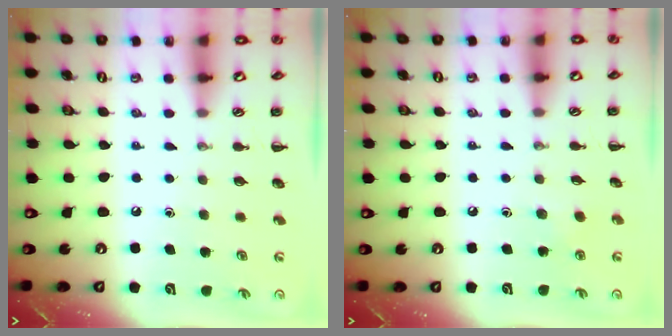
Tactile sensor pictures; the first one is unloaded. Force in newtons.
{"total": 2.1, "press": 2.0, "slide": 0.7}